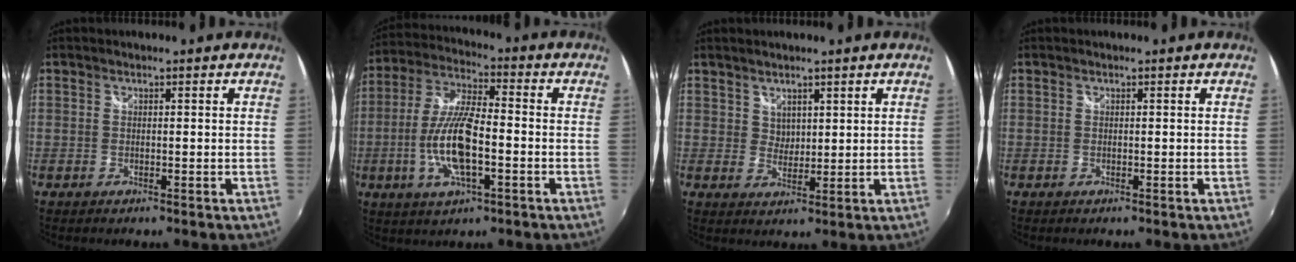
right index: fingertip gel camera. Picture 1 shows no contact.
{"total": 13.1, "force": [-3.4, 4.1, 12.0], "torque": [-0.247, -0.003, -0.065]}
{"total": 2.8, "force": [1.9, 2.0, 0.5], "torque": [0.001, 0.002, 0.036]}
{"total": 0.0}